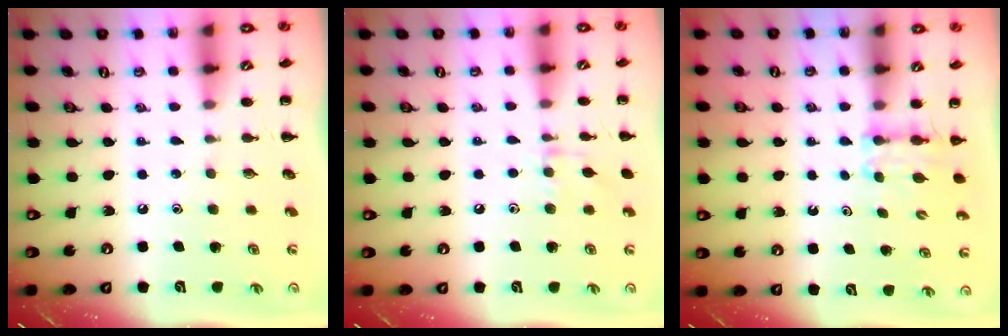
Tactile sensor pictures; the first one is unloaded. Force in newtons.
{"total": 7.4, "press": 7.3, "slide": 1.5}
{"total": 3.6, "press": 3.5, "slide": 1.1}